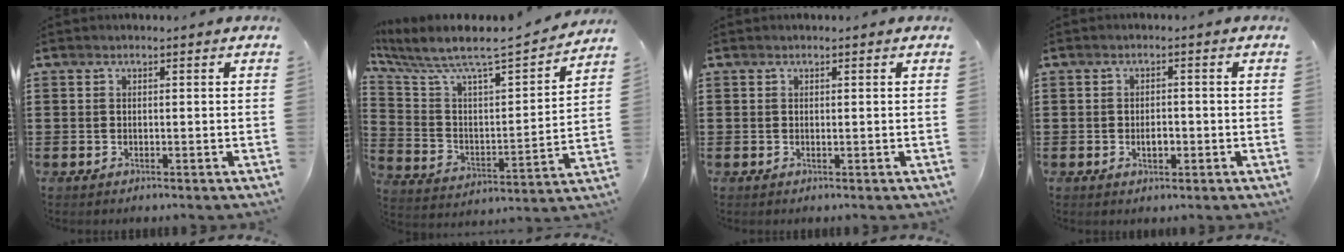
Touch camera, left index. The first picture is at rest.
{"total": 6.2, "force": [5.4, 0.9, 2.9], "torque": [-0.088, -0.055, 0.081]}
{"total": 0.0}
{"total": 2.5, "force": [-0.5, 1.2, 2.1], "torque": [-0.041, 0.003, -0.010]}